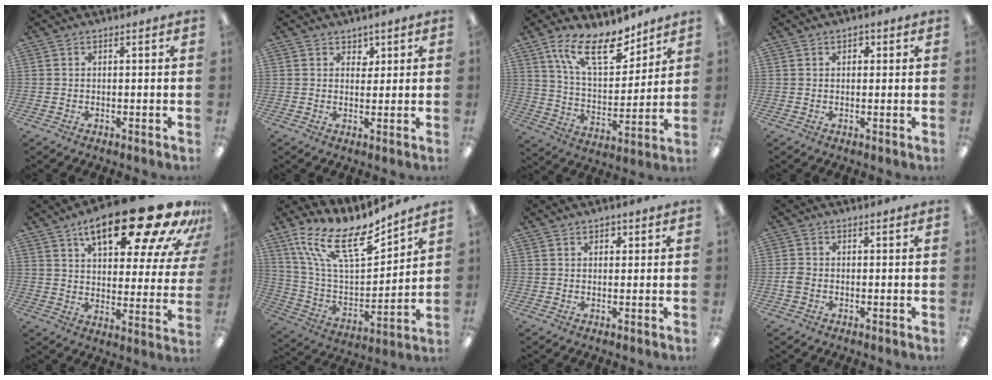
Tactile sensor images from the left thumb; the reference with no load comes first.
{"total": 2.7, "force": [1.7, 2.1, 0.1], "torque": [0.007, -0.005, 0.027]}
{"total": 17.3, "force": [11.7, 7.3, 10.5], "torque": [-0.182, -0.054, 0.205]}
{"total": 1.7, "force": [0.7, 1.3, 0.7], "torque": [0.001, -0.002, 0.008]}
{"total": 24.7, "force": [15.7, 8.2, 17.2], "torque": [-0.244, -0.098, 0.249]}
{"total": 19.0, "force": [13.5, 6.5, 11.7], "torque": [-0.223, -0.086, 0.238]}
{"total": 1.8, "force": [1.1, 1.3, 0.6], "torque": [0.002, -0.002, 0.014]}
{"total": 2.4, "force": [-0.6, 2.0, 1.3], "torque": [-0.023, 0.005, -0.012]}